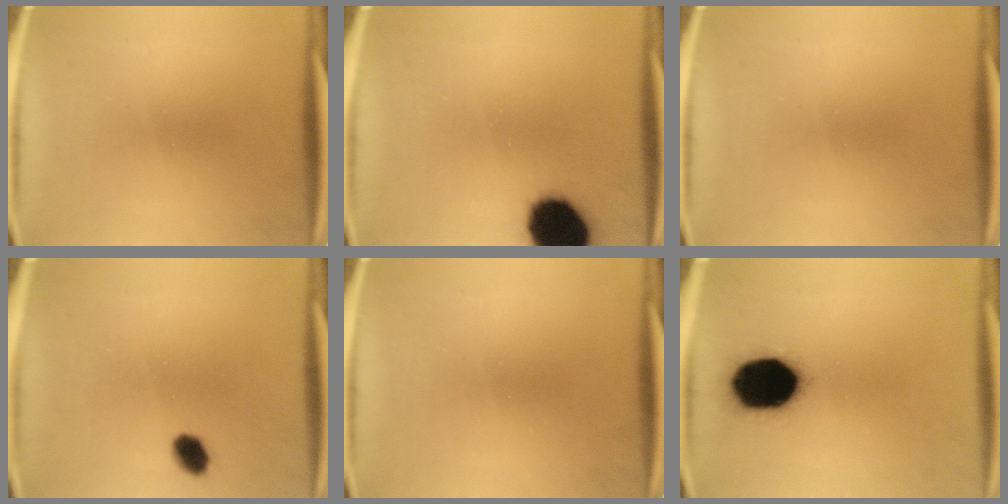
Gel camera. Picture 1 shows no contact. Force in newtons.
{"total": 15.7}
{"total": 0.0}
{"total": 3.8}
{"total": 0.0}
{"total": 19.1}